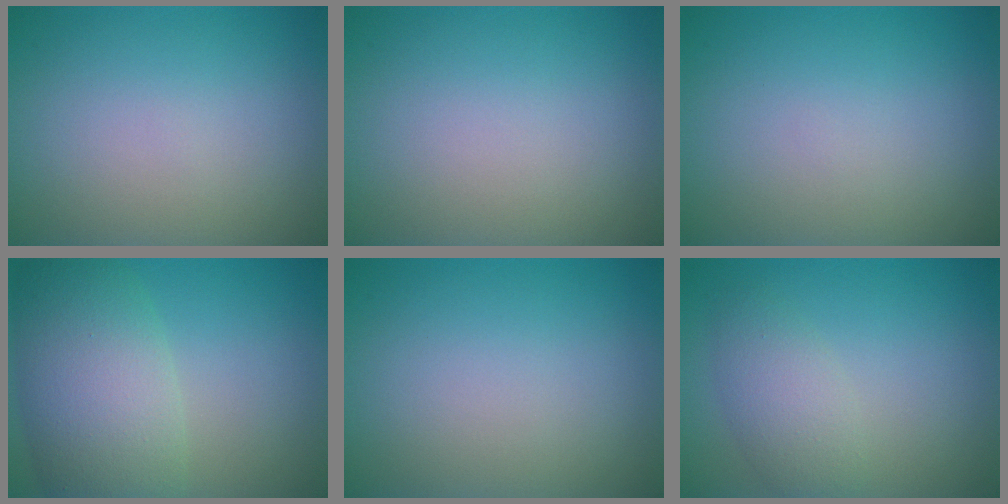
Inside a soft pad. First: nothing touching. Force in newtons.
{"total": 0.0}
{"total": 0.0}
{"total": 8.4, "press": 8.4, "slide": 0.3}
{"total": 0.0}
{"total": 3.1, "press": 3.1, "slide": 0.1}